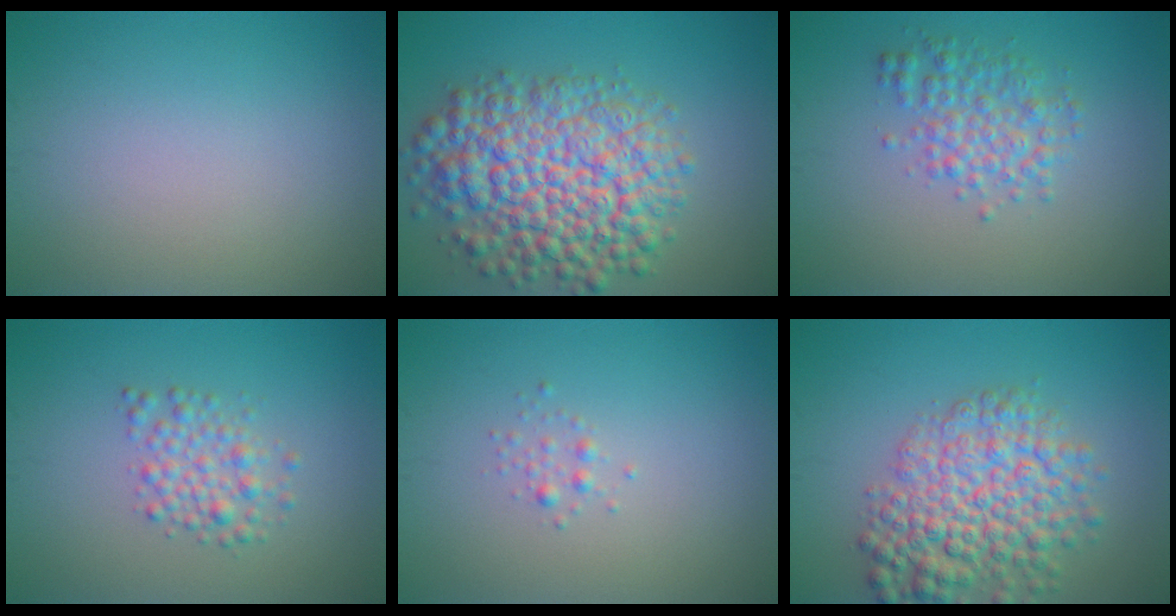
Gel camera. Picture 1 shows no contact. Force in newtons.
{"total": 10.3, "press": 10.3, "slide": 0.4}
{"total": 3.3, "press": 3.3, "slide": 0.1}
{"total": 2.5, "press": 2.5, "slide": 0.0}
{"total": 0.8, "press": 0.8, "slide": 0.0}
{"total": 7.3, "press": 7.3, "slide": 0.3}